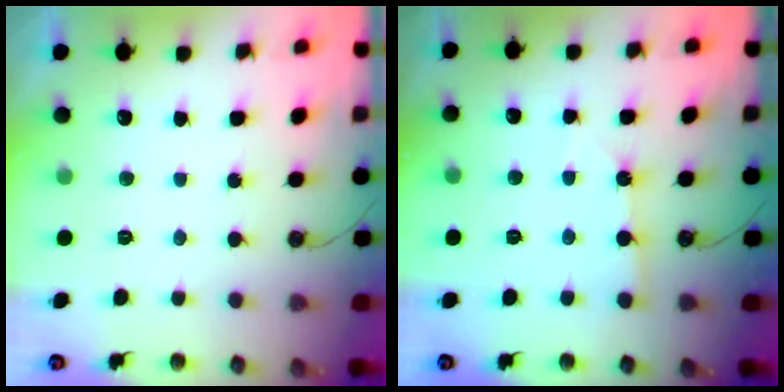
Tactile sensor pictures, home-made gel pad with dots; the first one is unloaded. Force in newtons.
{"total": 2.4, "press": 2.4, "slide": 0.3}